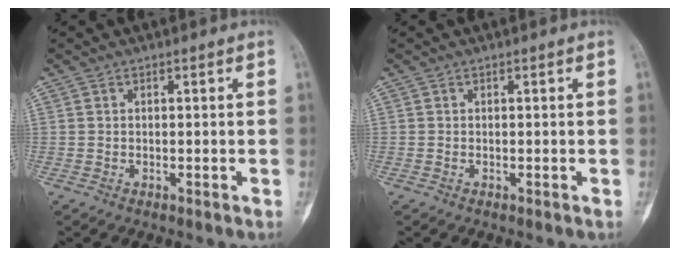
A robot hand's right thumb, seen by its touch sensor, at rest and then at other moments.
{"total": 0.0}